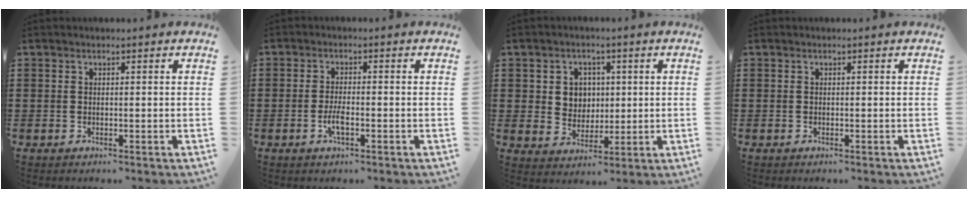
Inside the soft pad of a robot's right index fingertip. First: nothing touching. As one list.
[{"total": 3.0, "force": [-1.2, 0.8, 2.6], "torque": [-0.061, -0.005, -0.025]}, {"total": 4.8, "force": [1.1, 4.5, 1.3], "torque": [-0.039, 0.012, 0.016]}, {"total": 0.0}]